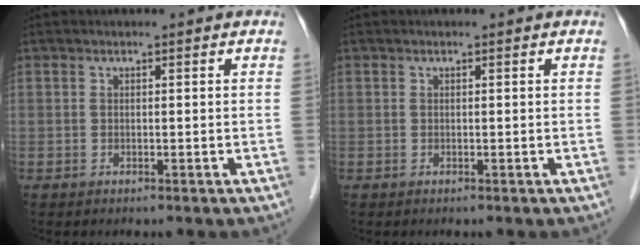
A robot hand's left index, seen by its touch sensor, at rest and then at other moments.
{"total": 0.0}